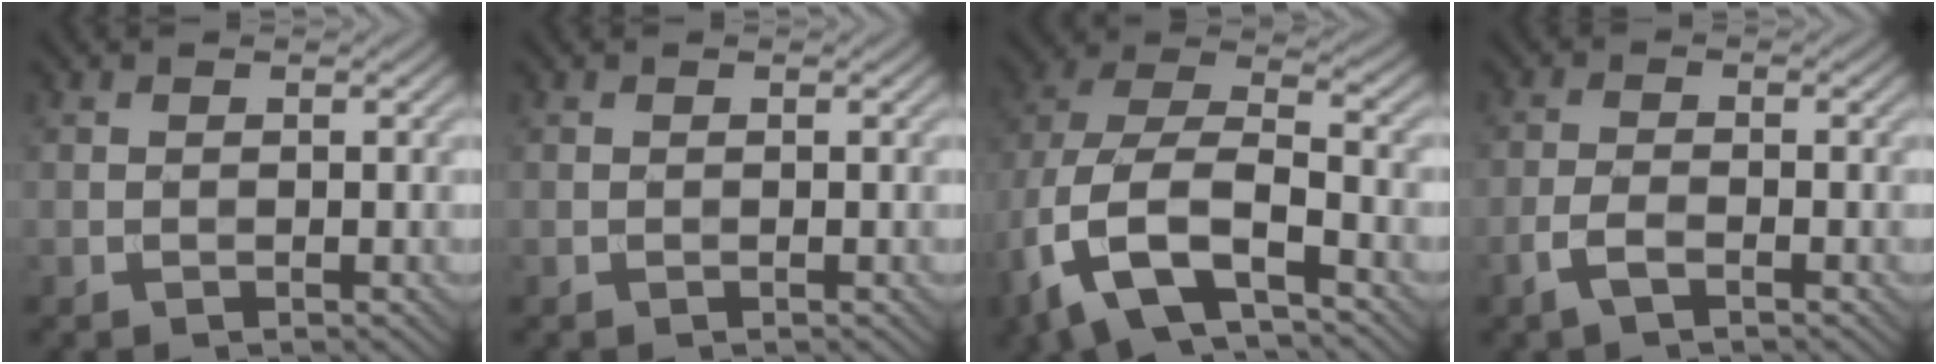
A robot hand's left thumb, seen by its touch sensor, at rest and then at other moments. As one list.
[{"total": 0.0}, {"total": 13.9, "force": [-6.0, 7.2, 10.2], "torque": [-0.250, -0.025, -0.110]}, {"total": 2.6, "force": [-1.5, 0.7, 1.9], "torque": [-0.050, 0.005, -0.035]}]